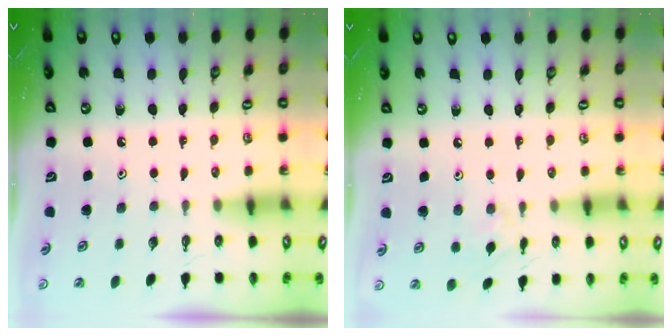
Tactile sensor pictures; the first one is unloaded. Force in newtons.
{"total": 2.2, "press": 2.1, "slide": 0.5}